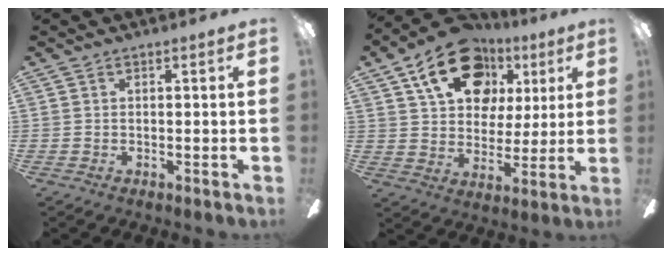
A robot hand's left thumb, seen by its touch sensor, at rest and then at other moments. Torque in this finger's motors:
{"motor_torque": [1.95, 2.00, 1.38, -1.39, 0.10]}